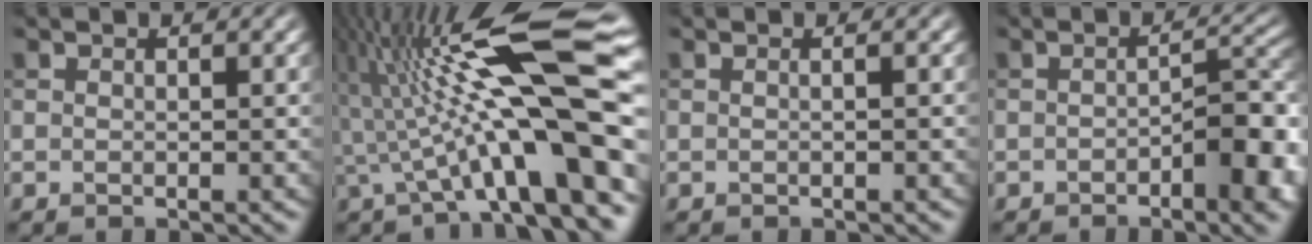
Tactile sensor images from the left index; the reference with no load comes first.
{"total": 14.8, "force": [0.2, 2.9, 14.5], "torque": [-0.223, 0.026, 0.007]}
{"total": 0.9, "force": [0.1, 0.4, 0.8], "torque": [-0.009, -0.002, -0.010]}
{"total": 6.8, "force": [-2.4, 2.5, 5.9], "torque": [-0.077, 0.002, -0.035]}